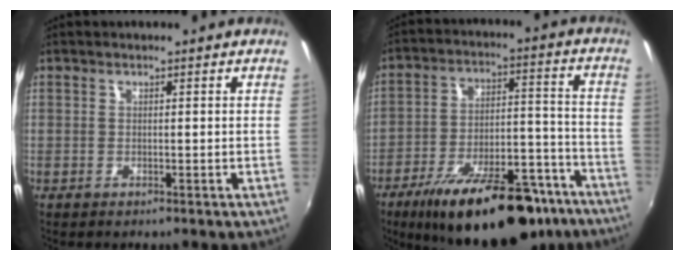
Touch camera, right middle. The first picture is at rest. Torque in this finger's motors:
{"motor_torque": [1.80, -0.34, 1.05, 0.21]}